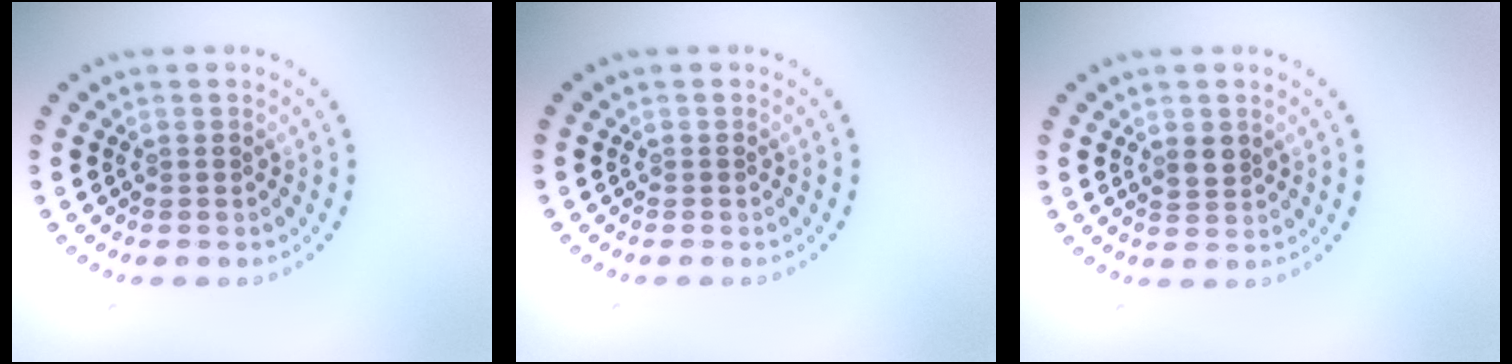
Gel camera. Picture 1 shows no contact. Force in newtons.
{"total": 0.0}
{"total": 1.4, "press": 1.3, "slide": 0.6}